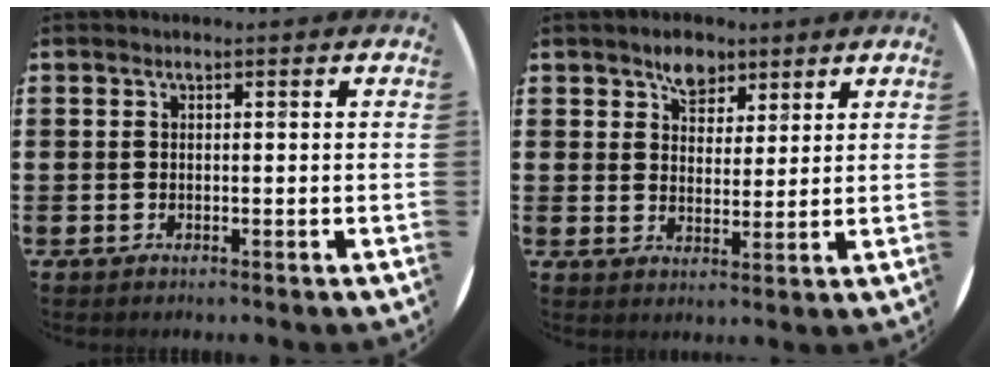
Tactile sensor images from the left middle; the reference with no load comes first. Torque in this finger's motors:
{"motor_torque": [0.00, 0.01, 0.06, 0.03]}